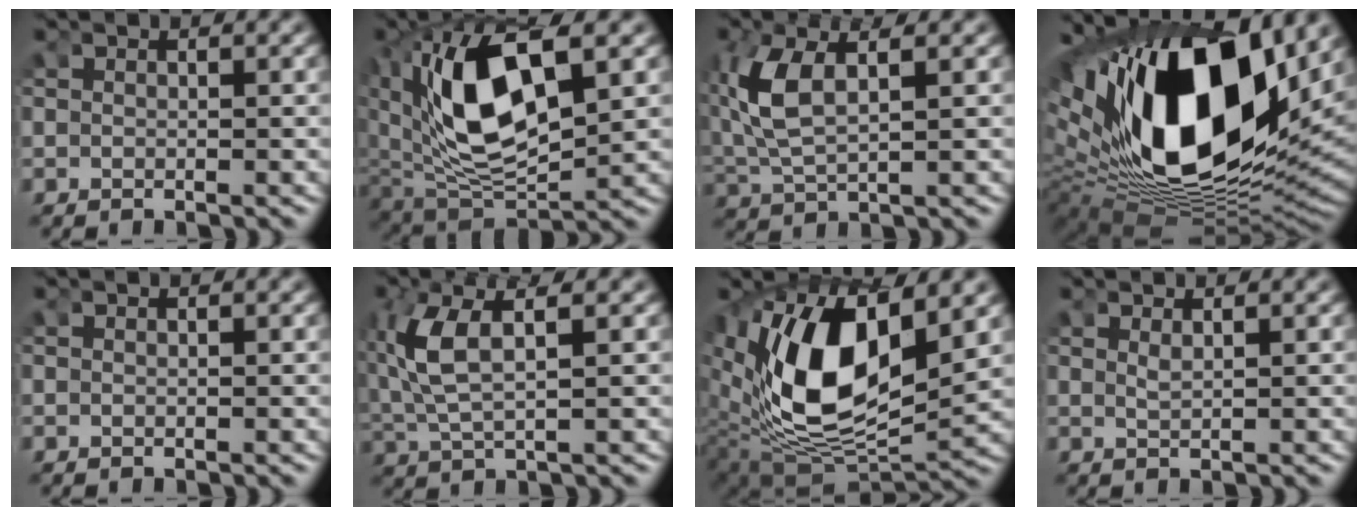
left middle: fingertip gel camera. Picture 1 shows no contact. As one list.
[{"total": 11.4, "force": [2.0, 6.0, 9.4], "torque": [-0.202, -0.018, 0.048]}, {"total": 4.9, "force": [1.2, 2.4, 4.0], "torque": [-0.117, -0.015, 0.037]}, {"total": 24.8, "force": [2.9, 13.7, 20.4], "torque": [-0.340, -0.011, 0.053]}, {"total": 0.0}, {"total": 4.5, "force": [1.0, 1.9, 3.9], "torque": [-0.109, -0.013, 0.030]}, {"total": 14.9, "force": [1.4, 9.0, 11.9], "torque": [-0.248, -0.037, 0.046]}, {"total": 0.9, "force": [0.6, -0.4, 0.5], "torque": [-0.014, -0.011, 0.022]}]